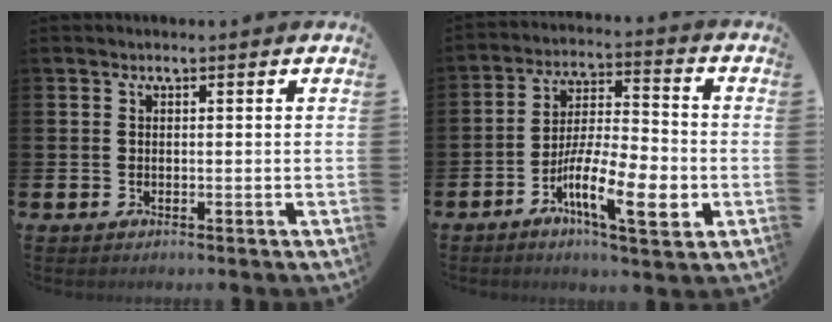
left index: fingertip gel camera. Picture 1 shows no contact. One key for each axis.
{"total": 10.8, "fx": -4.3, "fy": 2.6, "fz": 9.6, "tx": -0.183, "ty": -0.008, "tz": -0.078}